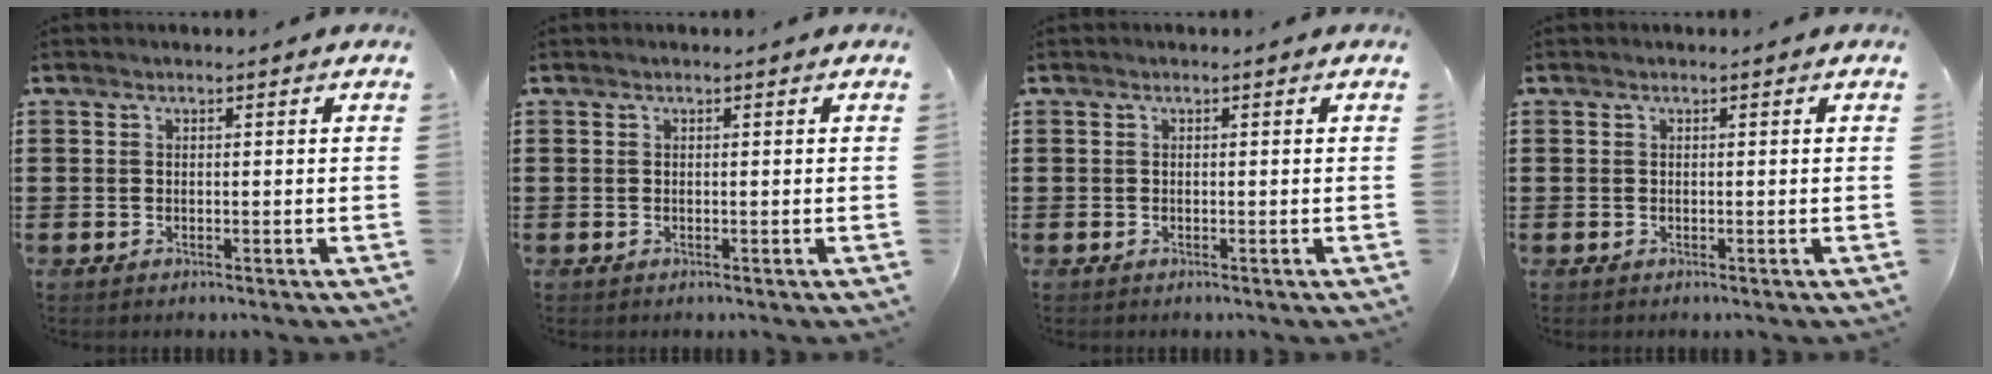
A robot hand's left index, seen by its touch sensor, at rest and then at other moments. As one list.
[{"total": 0.0}, {"total": 0.0}, {"total": 0.0}]